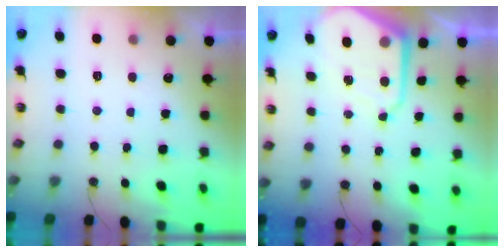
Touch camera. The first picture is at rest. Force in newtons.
{"total": 9.7, "press": 9.7, "slide": 0.7}